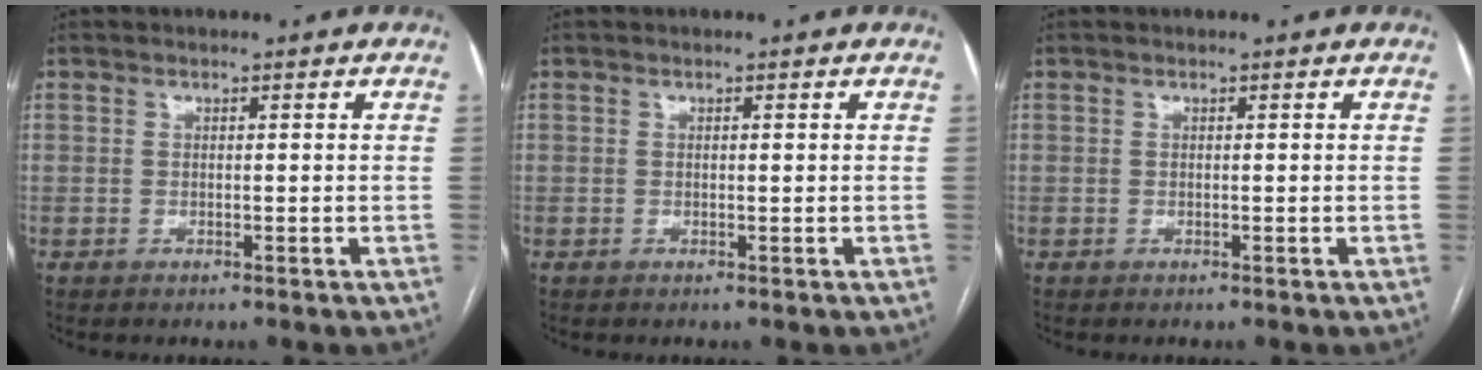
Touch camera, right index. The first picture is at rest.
{"total": 0.0}
{"total": 0.0}